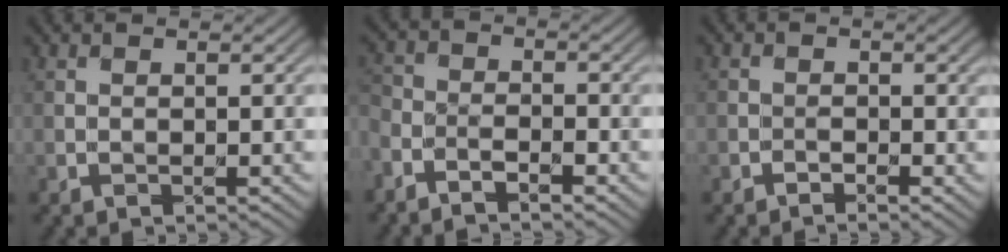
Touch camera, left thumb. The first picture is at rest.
{"total": 4.0, "force": [-3.5, 1.2, 1.6], "torque": [-0.031, -0.004, -0.071]}
{"total": 1.4, "force": [-0.7, 1.0, -0.5], "torque": [0.031, -0.005, -0.017]}